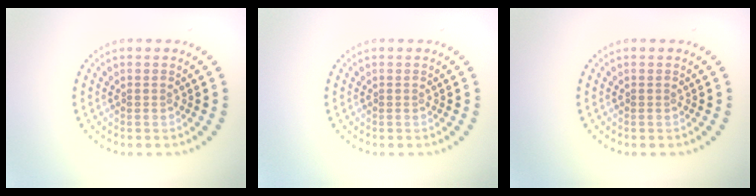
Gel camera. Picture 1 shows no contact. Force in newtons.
{"total": 0.0}
{"total": 0.0}